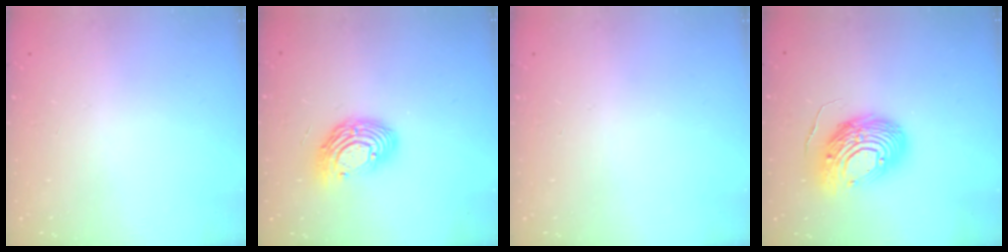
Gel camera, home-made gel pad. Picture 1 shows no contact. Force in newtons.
{"total": 12.1, "press": 12.1, "slide": 1.0}
{"total": 0.0}
{"total": 14.1, "press": 13.9, "slide": 2.6}